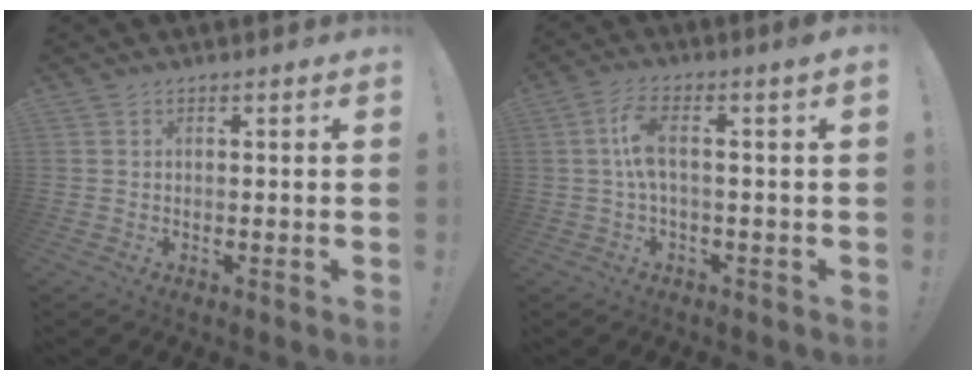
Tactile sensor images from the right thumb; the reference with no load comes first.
{"total": 7.6, "force": [0.3, 1.2, 7.5], "torque": [-0.154, 0.001, 0.003]}